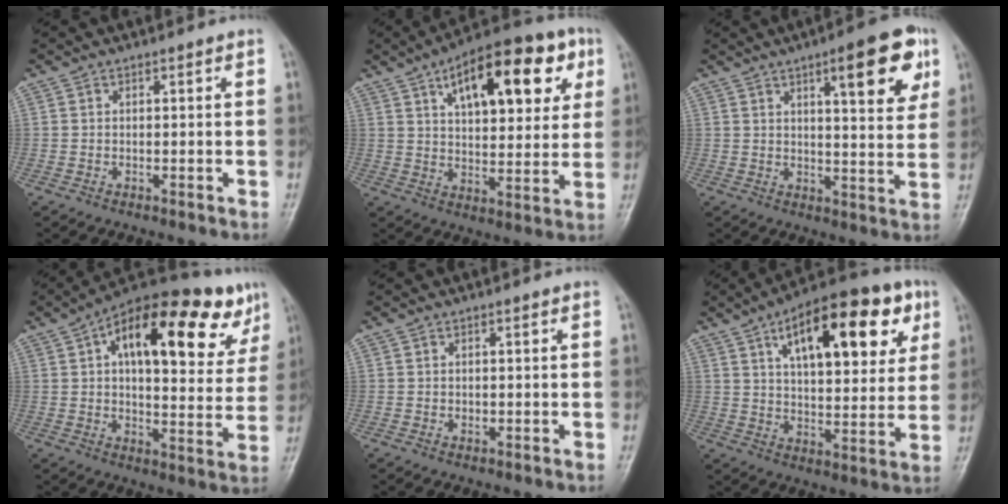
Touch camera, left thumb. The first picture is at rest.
{"total": 21.3, "force": [8.8, 9.7, 16.8], "torque": [-0.204, 0.000, 0.130]}
{"total": 13.2, "force": [6.1, 3.6, 11.1], "torque": [-0.121, -0.022, 0.077]}
{"total": 25.2, "force": [11.4, 10.7, 19.7], "torque": [-0.248, 0.006, 0.162]}
{"total": 0.9, "force": [-0.1, 0.7, 0.5], "torque": [-0.004, 0.000, 0.000]}
{"total": 23.3, "force": [9.8, 10.2, 18.6], "torque": [-0.236, -0.003, 0.146]}